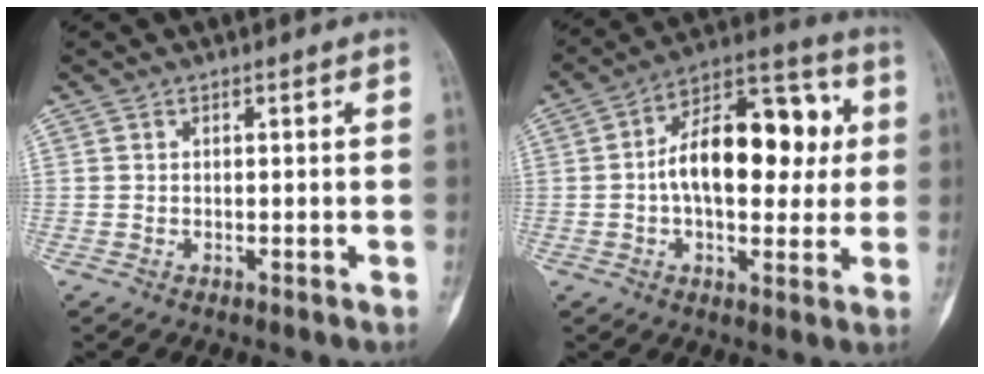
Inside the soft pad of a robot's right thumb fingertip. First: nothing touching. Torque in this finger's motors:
{"motor_torque": [1.47, 2.45, 0.64, -0.42, 0.34]}